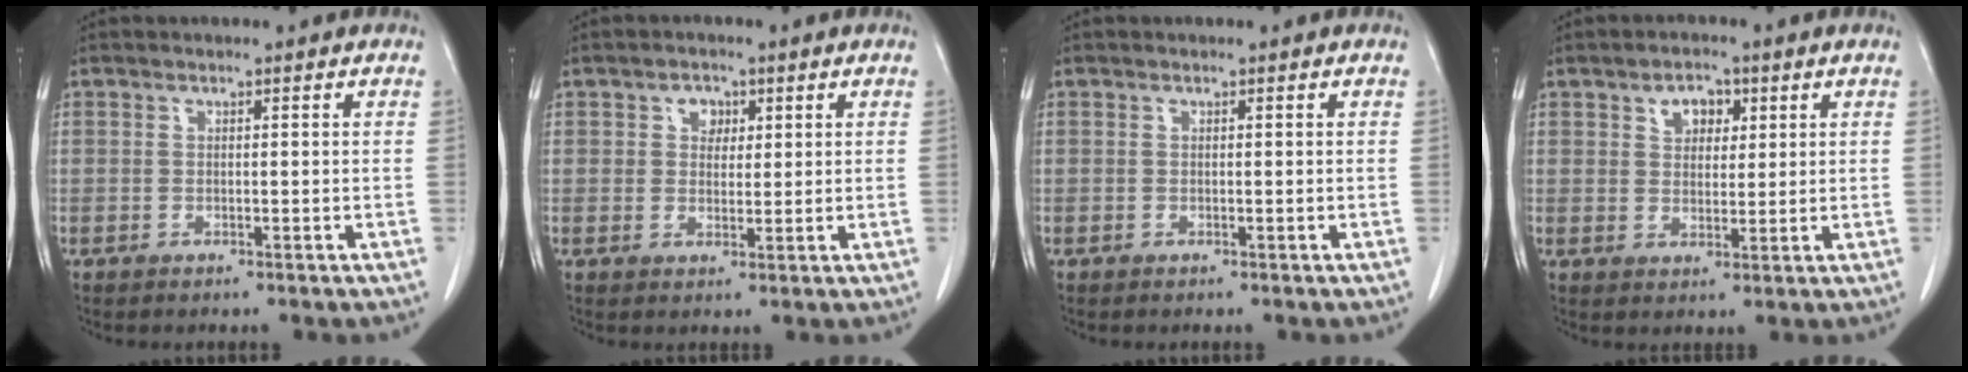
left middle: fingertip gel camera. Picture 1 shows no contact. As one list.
[{"total": 2.8, "force": [1.2, 2.1, 1.4], "torque": [-0.021, 0.003, 0.019]}, {"total": 0.0}, {"total": 4.0, "force": [1.9, 2.5, 2.4], "torque": [-0.037, 0.006, 0.032]}]